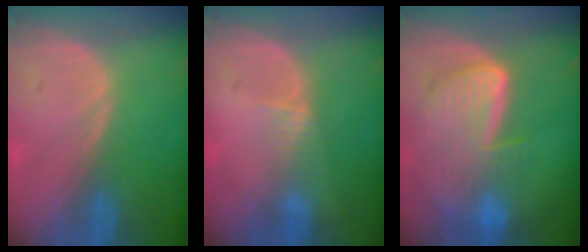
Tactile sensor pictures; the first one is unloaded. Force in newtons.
{"total": 1.8, "press": 1.5, "slide": 1.0}
{"total": 9.1, "press": 8.0, "slide": 4.5}